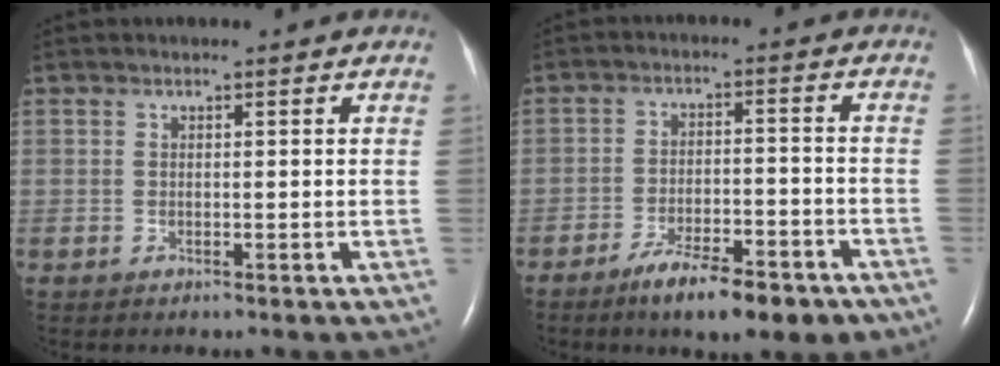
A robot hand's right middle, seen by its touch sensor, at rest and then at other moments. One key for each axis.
{"total": 10.1, "fx": -7.1, "fy": 2.6, "fz": 6.6, "tx": -0.103, "ty": -0.006, "tz": -0.109}